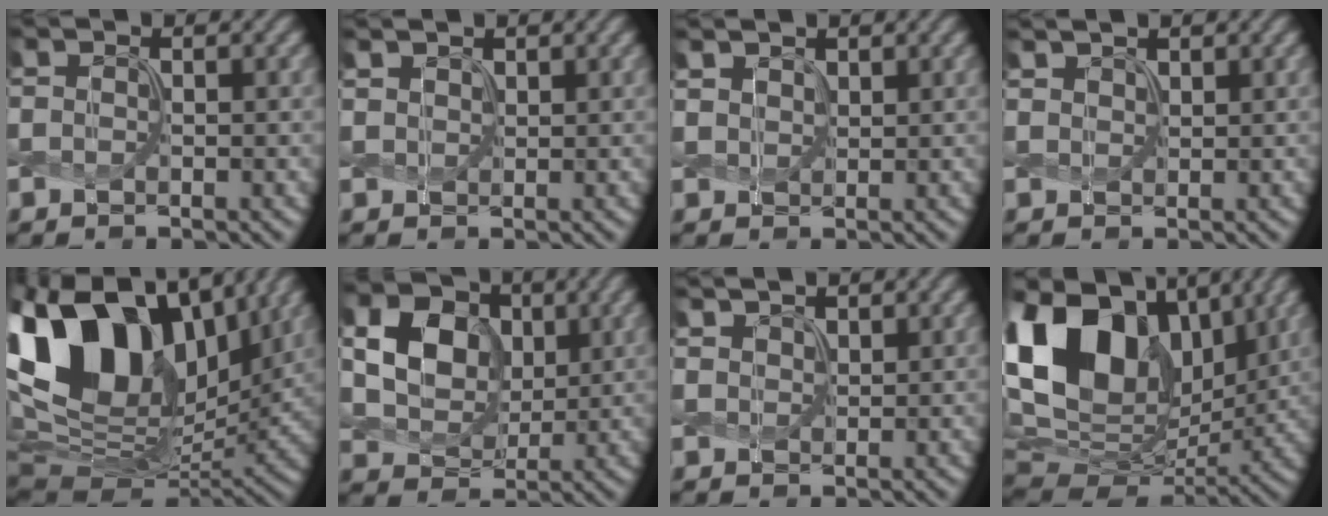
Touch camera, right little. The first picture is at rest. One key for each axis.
{"total": 1.5, "fx": 1.3, "fy": 0.7, "fz": 0.3, "tx": -0.014, "ty": 0.002, "tz": 0.033}
{"total": 2.2, "fx": 1.8, "fy": 1.1, "fz": 0.6, "tx": -0.027, "ty": 0.000, "tz": 0.043}
{"total": 2.1, "fx": 1.9, "fy": 0.7, "fz": 0.5, "tx": -0.016, "ty": 0.000, "tz": 0.040}
{"total": 18.6, "fx": 7.4, "fy": 12.0, "fz": 12.1, "tx": -0.258, "ty": 0.039, "tz": 0.137}
{"total": 10.2, "fx": 3.4, "fy": 8.0, "fz": 5.4, "tx": -0.132, "ty": 0.026, "tz": 0.067}
{"total": 2.7, "fx": 2.3, "fy": 1.1, "fz": 0.8, "tx": -0.028, "ty": 0.001, "tz": 0.046}
{"total": 18.3, "fx": 6.4, "fy": 12.3, "fz": 12.0, "tx": -0.258, "ty": 0.028, "tz": 0.117}